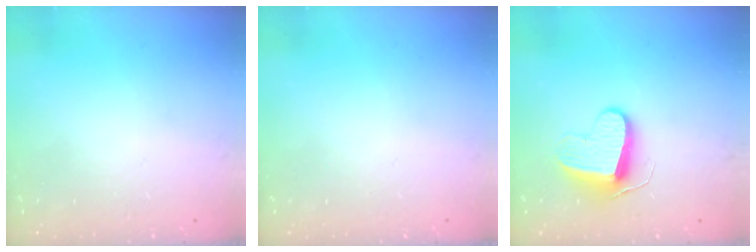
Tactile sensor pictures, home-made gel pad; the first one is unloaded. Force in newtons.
{"total": 0.0}
{"total": 9.0, "press": 9.0, "slide": 0.1}